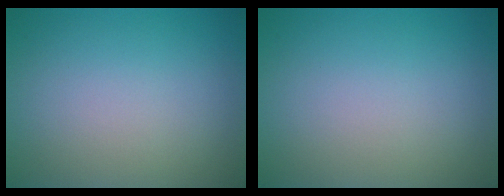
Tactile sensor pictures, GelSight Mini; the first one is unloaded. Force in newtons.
{"total": 0.0}